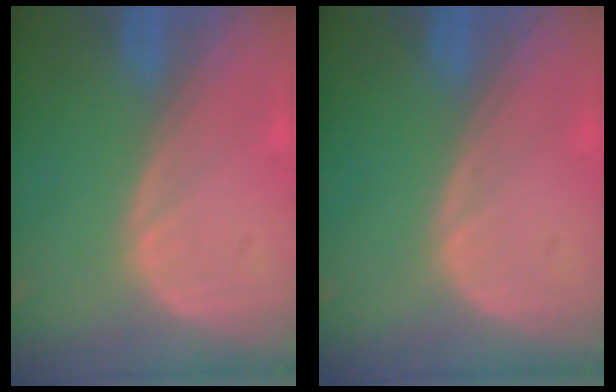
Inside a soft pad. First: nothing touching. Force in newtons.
{"total": 0.0}